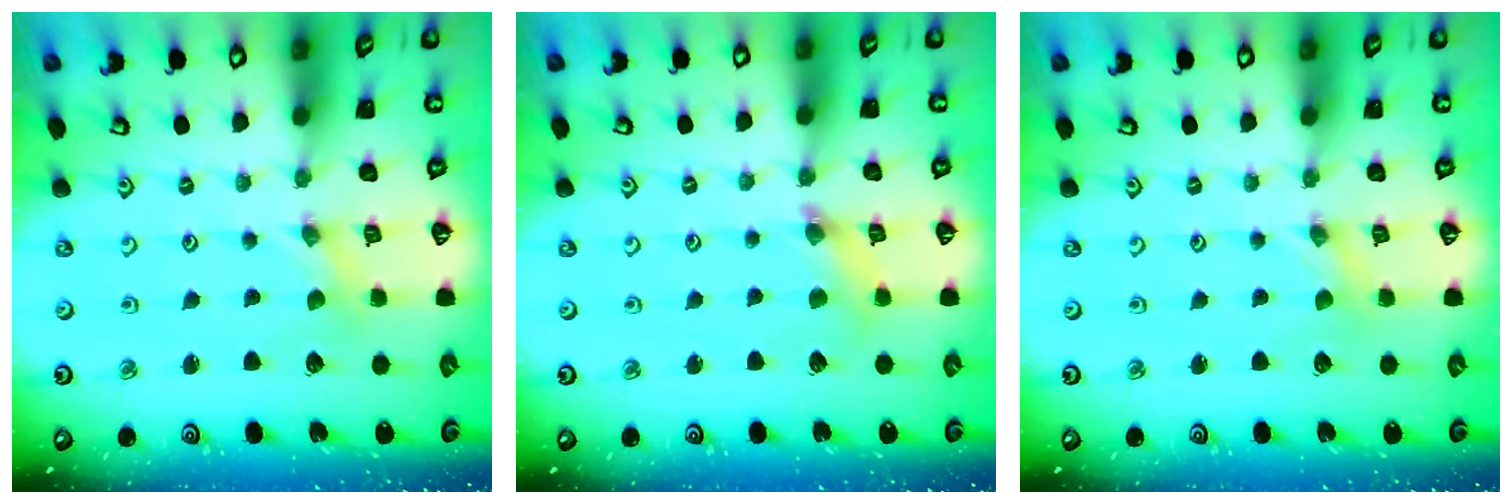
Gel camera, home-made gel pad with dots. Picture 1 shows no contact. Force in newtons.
{"total": 4.1, "press": 4.1, "slide": 0.4}
{"total": 0.0}